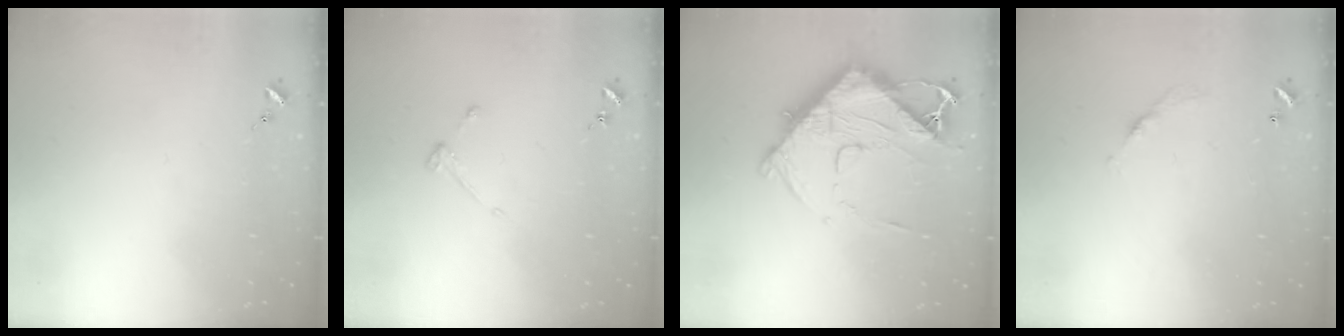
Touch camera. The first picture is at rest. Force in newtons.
{"total": 3.0, "press": 3.0, "slide": 0.4}
{"total": 15.6, "press": 15.6, "slide": 1.1}
{"total": 4.4, "press": 4.3, "slide": 0.2}